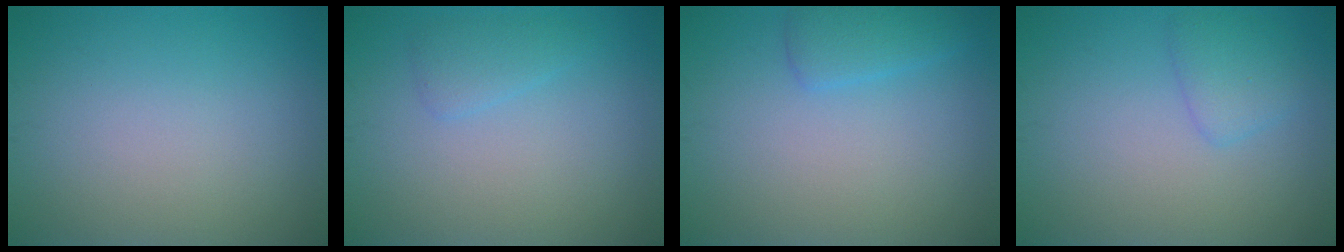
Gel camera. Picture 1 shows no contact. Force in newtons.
{"total": 1.4, "press": 1.4, "slide": 0.2}
{"total": 2.0, "press": 1.9, "slide": 0.2}
{"total": 1.9, "press": 1.9, "slide": 0.2}